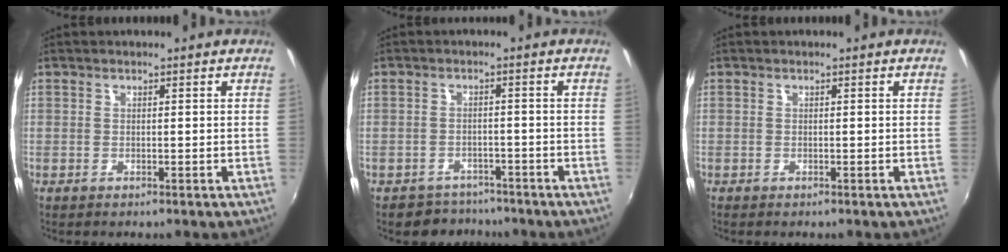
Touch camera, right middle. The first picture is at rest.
{"total": 5.2, "force": [-4.4, 2.9, -0.1], "torque": [-0.013, 0.012, -0.070]}
{"total": 0.0}